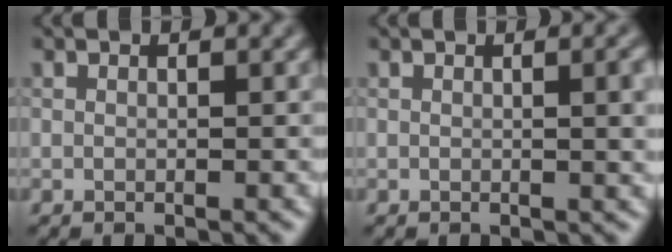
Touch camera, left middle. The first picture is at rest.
{"total": 3.0, "force": [0.4, 0.9, 2.8], "torque": [-0.031, 0.003, 0.002]}